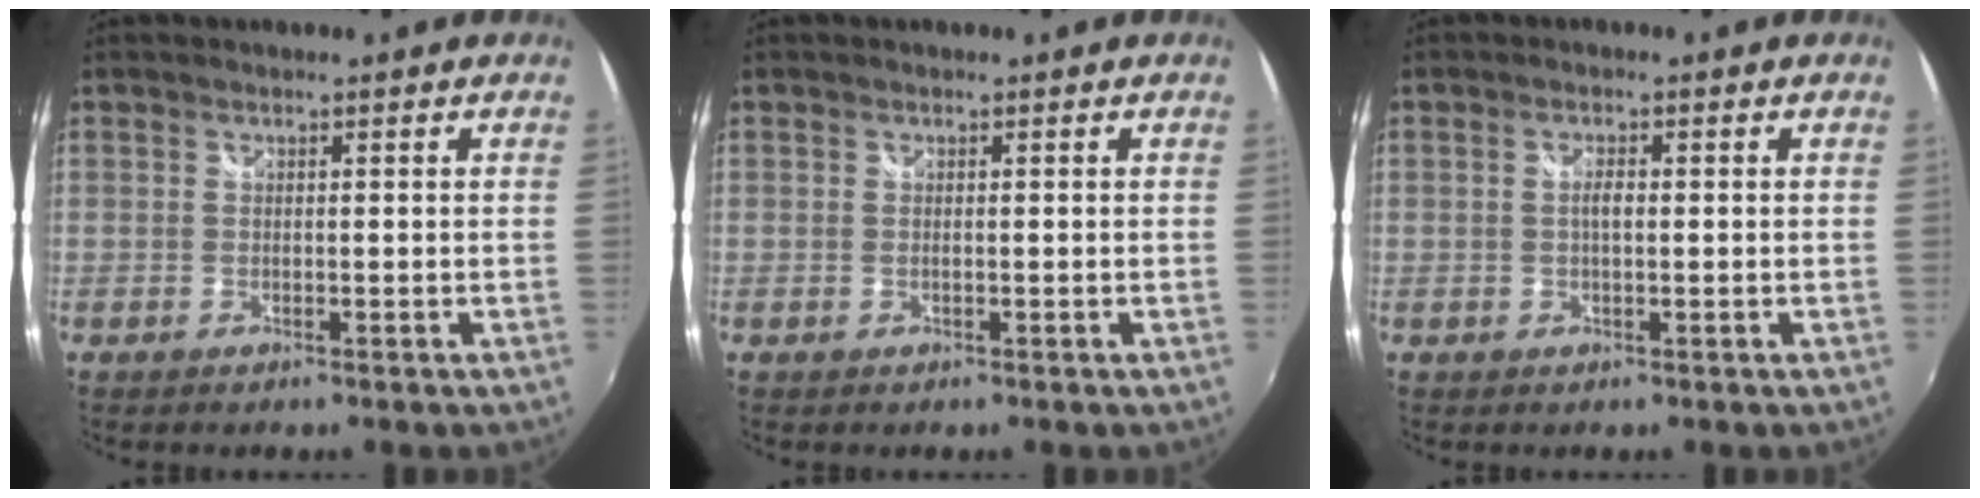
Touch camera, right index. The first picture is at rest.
{"total": 0.0}
{"total": 1.7, "force": [0.1, 0.6, 1.6], "torque": [-0.030, 0.001, 0.001]}